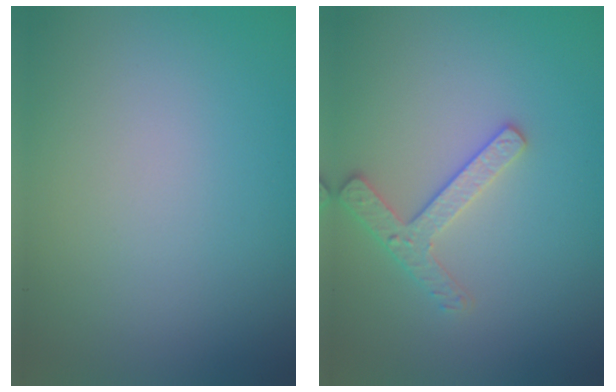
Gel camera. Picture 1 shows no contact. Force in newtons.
{"total": 2.5, "press": 2.4, "slide": 0.5}